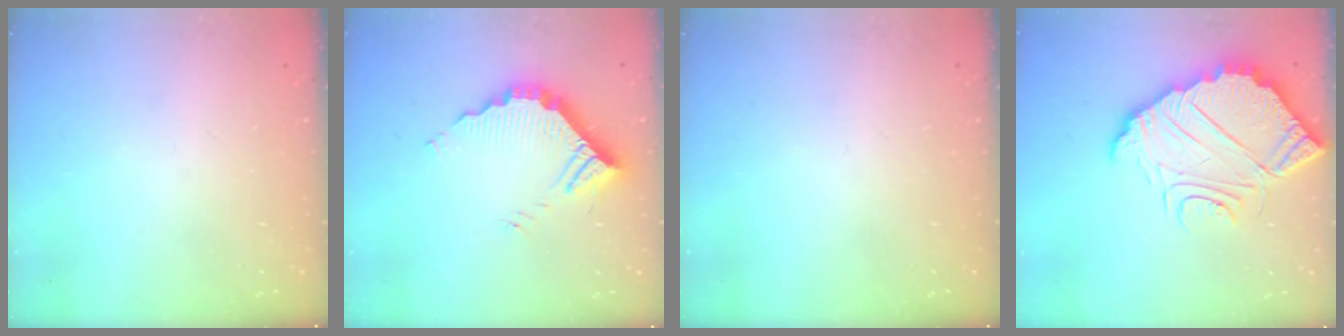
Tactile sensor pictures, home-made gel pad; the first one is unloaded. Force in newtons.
{"total": 10.6, "press": 10.6, "slide": 0.3}
{"total": 0.0}
{"total": 12.7, "press": 12.7, "slide": 0.9}